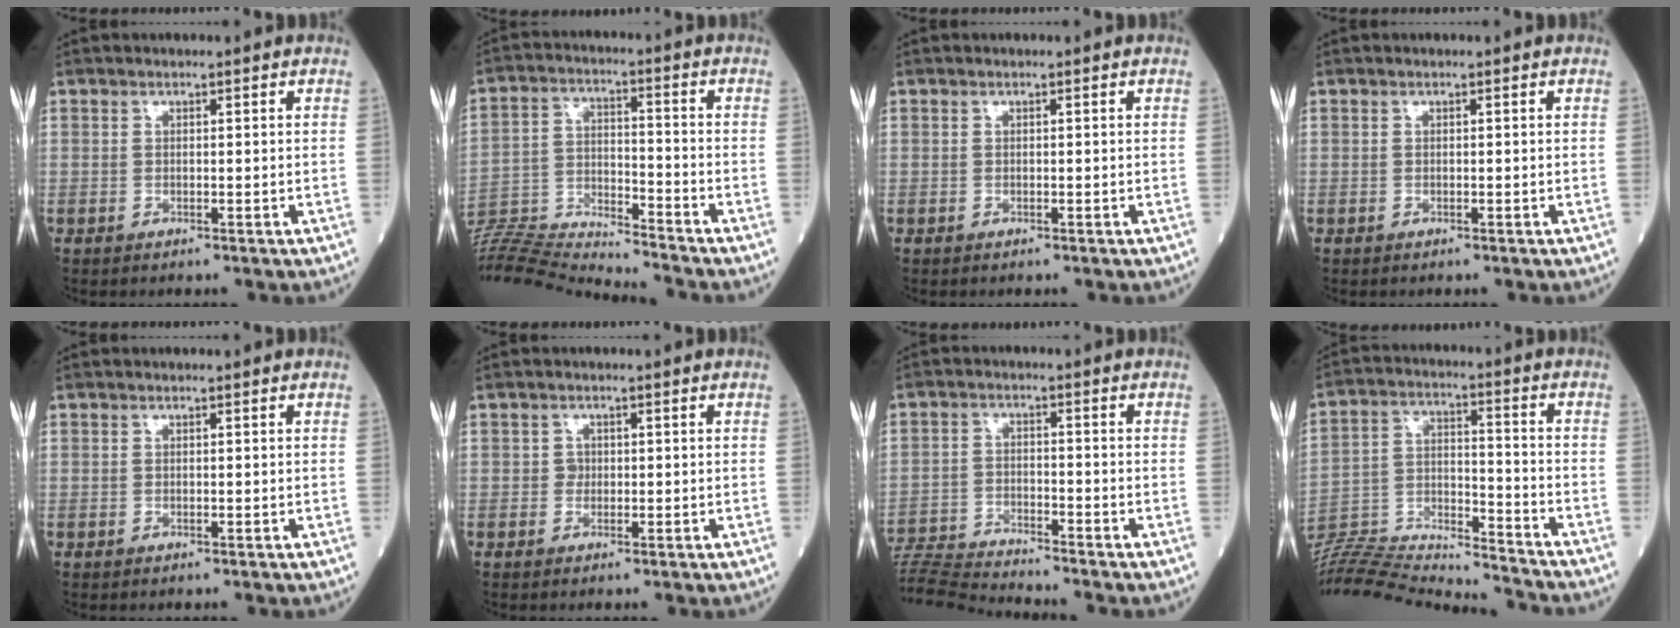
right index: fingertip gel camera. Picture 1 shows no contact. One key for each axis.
{"total": 15.7, "fx": -15.4, "fy": -1.4, "fz": 2.8, "tx": -0.054, "ty": 0.013, "tz": -0.263}
{"total": 0.0}
{"total": 0.0}
{"total": 0.0}
{"total": 1.1, "fx": 0.0, "fy": 1.1, "fz": 0.3, "tx": -0.002, "ty": 0.003, "tz": 0.000}
{"total": 9.2, "fx": -8.9, "fy": -1.9, "fz": 0.9, "tx": -0.016, "ty": -0.005, "tz": -0.164}
{"total": 22.2, "fx": -21.4, "fy": 0.5, "fz": 5.9, "tx": -0.135, "ty": 0.000, "tz": -0.342}